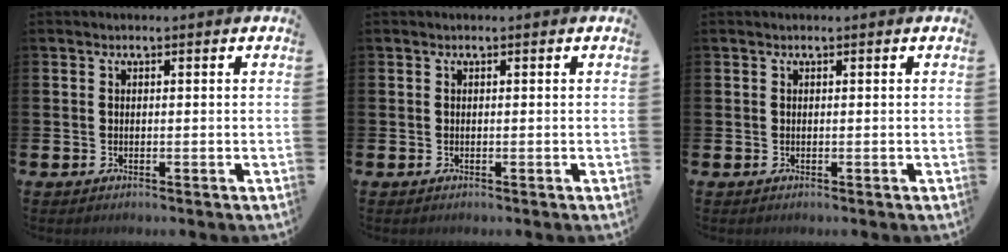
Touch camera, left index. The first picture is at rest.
{"total": 0.0}
{"total": 0.0}